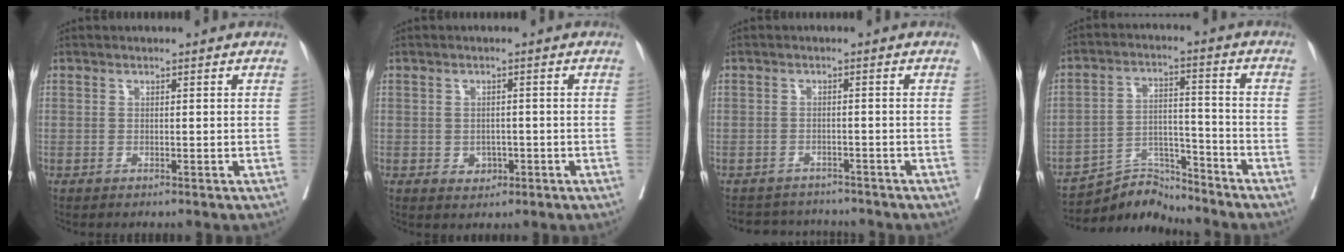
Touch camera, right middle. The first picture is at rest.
{"total": 2.2, "force": [-0.7, 1.8, 1.1], "torque": [-0.011, 0.003, -0.003]}
{"total": 5.3, "force": [-5.1, 1.5, -0.1], "torque": [0.007, 0.006, -0.072]}
{"total": 7.4, "force": [-7.3, 0.6, -1.1], "torque": [0.017, 0.020, -0.129]}